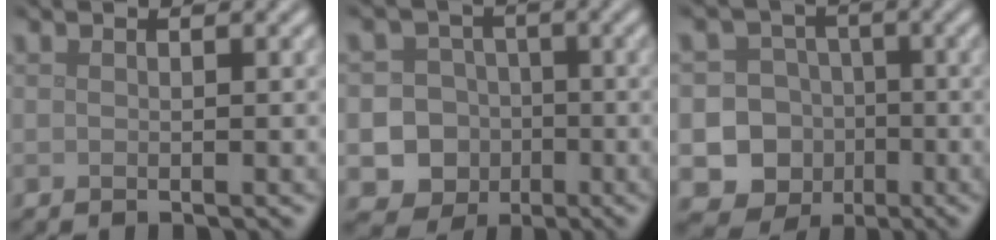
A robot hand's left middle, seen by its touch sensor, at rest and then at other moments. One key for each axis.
{"total": 12.1, "fx": -4.2, "fy": 11.1, "fz": 2.4, "tx": -0.042, "ty": -0.021, "tz": -0.084}
{"total": 14.5, "fx": -4.6, "fy": 13.4, "fz": 2.7, "tx": -0.056, "ty": -0.018, "tz": -0.090}